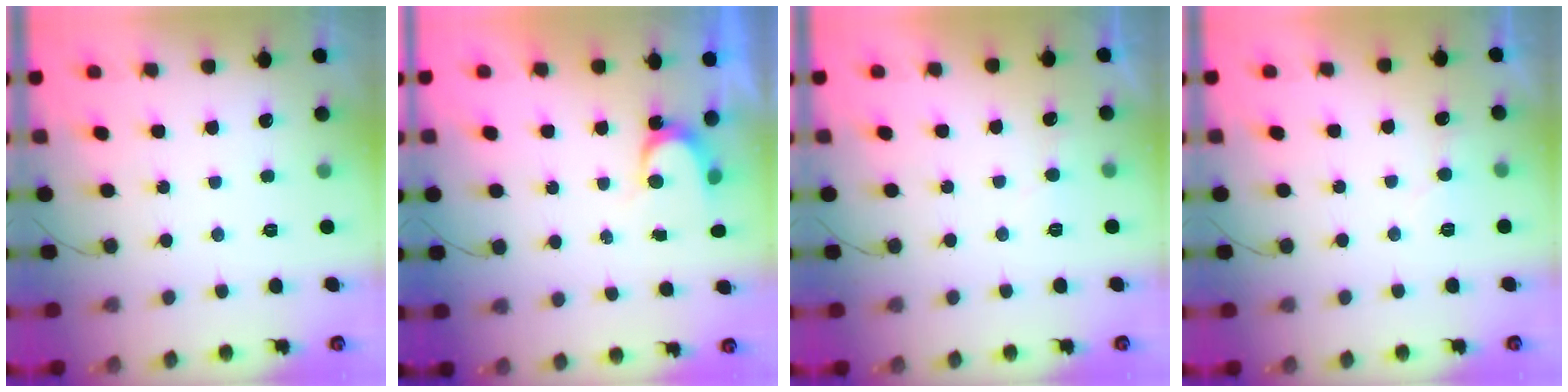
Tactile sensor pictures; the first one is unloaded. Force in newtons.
{"total": 3.6, "press": 3.6, "slide": 0.2}
{"total": 3.9, "press": 3.8, "slide": 0.3}
{"total": 4.3, "press": 4.2, "slide": 0.4}